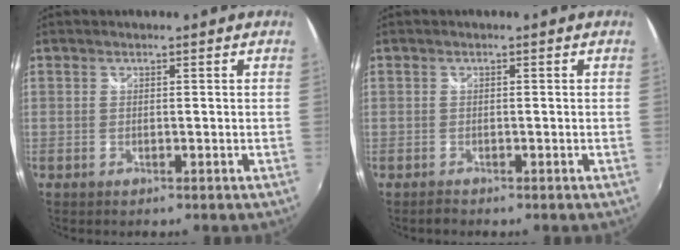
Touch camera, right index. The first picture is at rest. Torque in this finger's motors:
{"motor_torque": [-0.16, 0.06, -0.23, -0.09]}